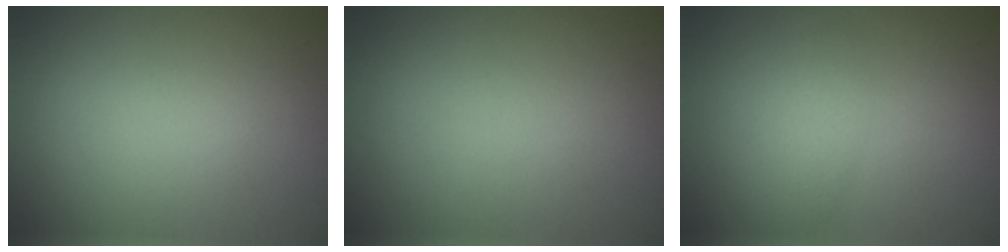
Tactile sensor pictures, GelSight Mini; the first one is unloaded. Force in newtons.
{"total": 0.0}
{"total": 2.2, "press": 2.2, "slide": 0.1}